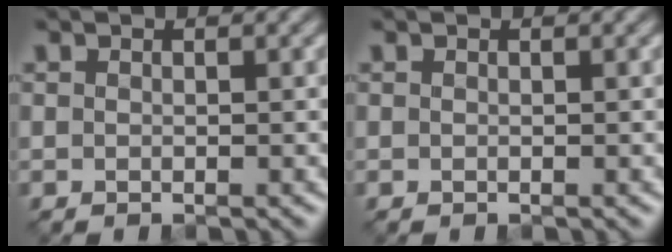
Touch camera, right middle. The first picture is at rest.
{"total": 0.0}